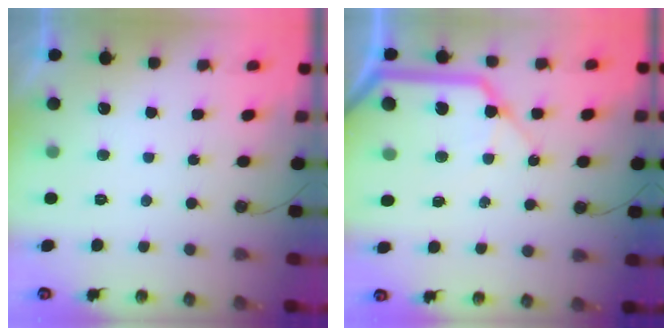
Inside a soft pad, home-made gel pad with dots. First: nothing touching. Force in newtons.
{"total": 16.2, "press": 16.1, "slide": 2.2}